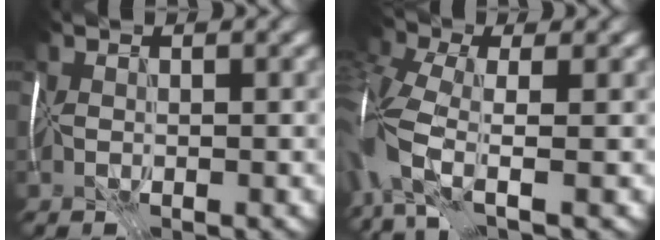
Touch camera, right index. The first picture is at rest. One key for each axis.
{"total": 7.3, "fx": -2.3, "fy": 3.2, "fz": 6.1, "tx": -0.156, "ty": -0.006, "tz": -0.059}